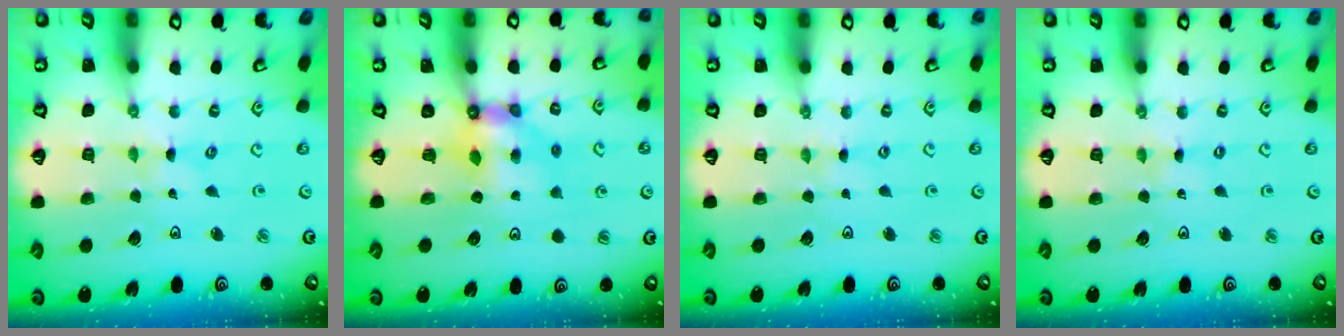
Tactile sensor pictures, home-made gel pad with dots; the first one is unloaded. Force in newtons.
{"total": 6.2, "press": 6.2, "slide": 0.2}
{"total": 1.5, "press": 1.5, "slide": 0.3}
{"total": 0.0}